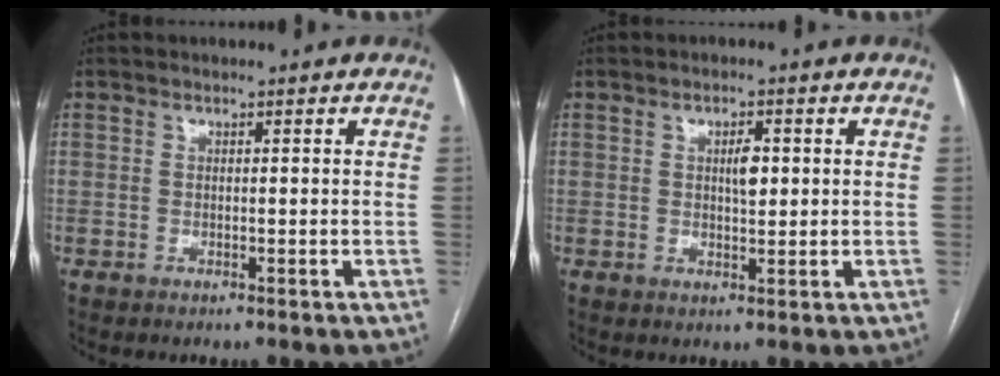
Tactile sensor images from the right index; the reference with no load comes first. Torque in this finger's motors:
{"motor_torque": [0.01, 0.00, 0.03, 0.03]}